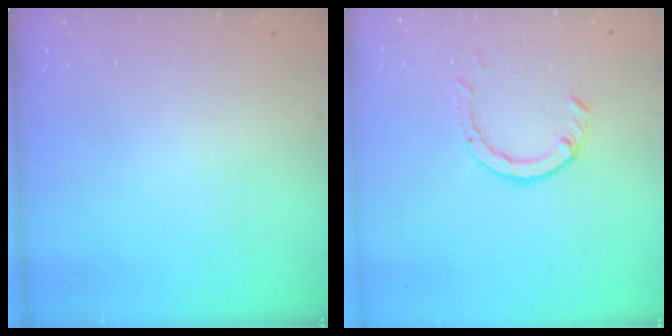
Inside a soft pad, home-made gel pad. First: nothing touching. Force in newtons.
{"total": 4.2, "press": 4.1, "slide": 0.4}